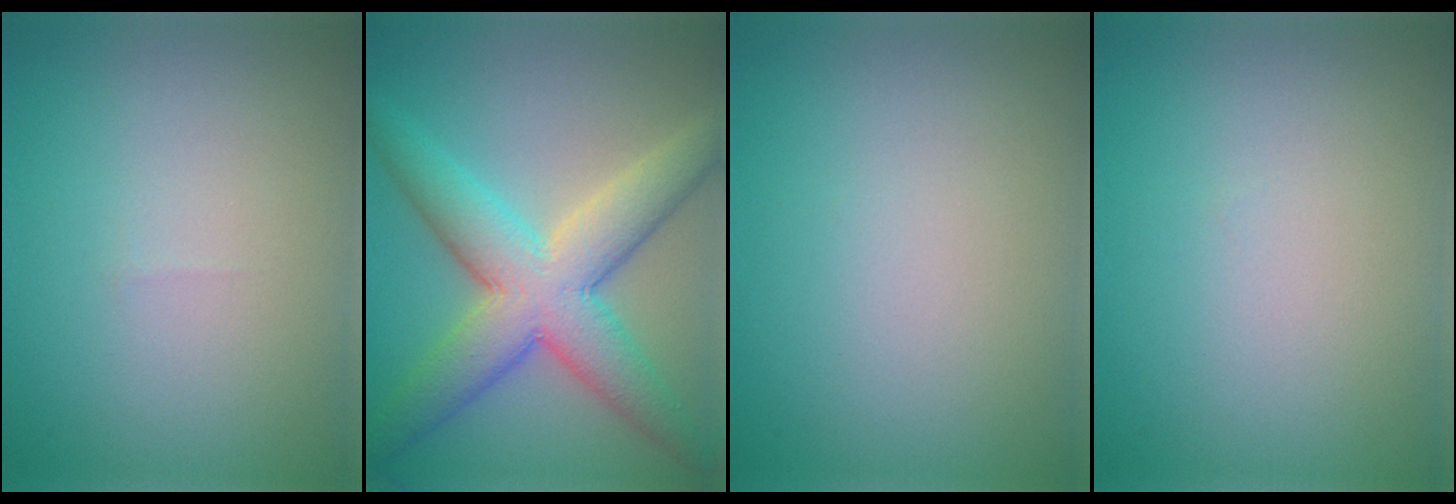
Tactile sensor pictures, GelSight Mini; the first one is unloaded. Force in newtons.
{"total": 8.7, "press": 8.7, "slide": 0.4}
{"total": 0.0}
{"total": 0.0}